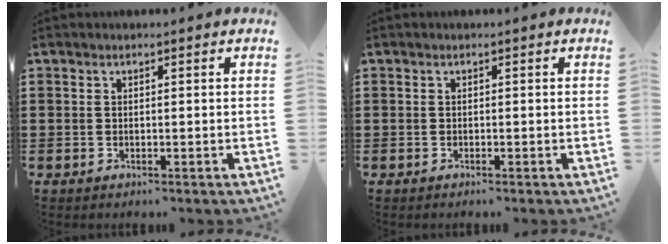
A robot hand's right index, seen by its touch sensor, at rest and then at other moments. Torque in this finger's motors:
{"motor_torque": [1.05, 1.09, 0.09, 0.01]}